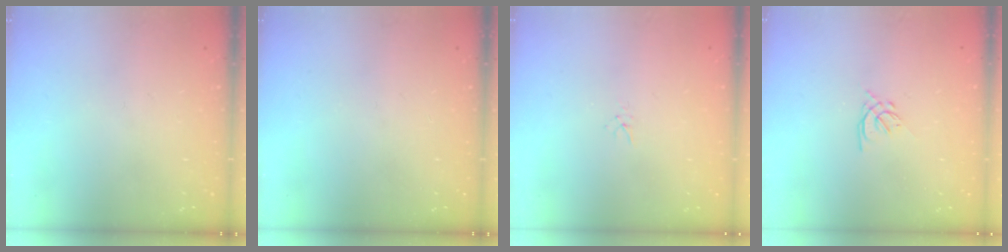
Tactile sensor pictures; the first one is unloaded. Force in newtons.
{"total": 0.0}
{"total": 1.5, "press": 1.5, "slide": 0.1}
{"total": 1.3, "press": 1.1, "slide": 0.6}